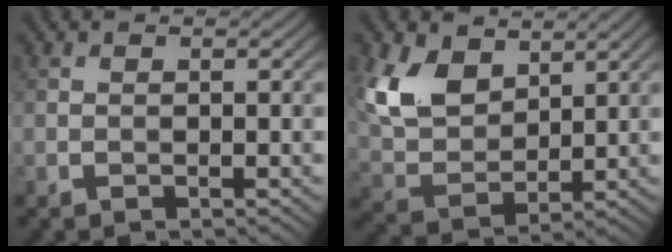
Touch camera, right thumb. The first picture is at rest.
{"total": 8.6, "force": [4.5, 5.2, 5.1], "torque": [-0.133, -0.001, 0.090]}